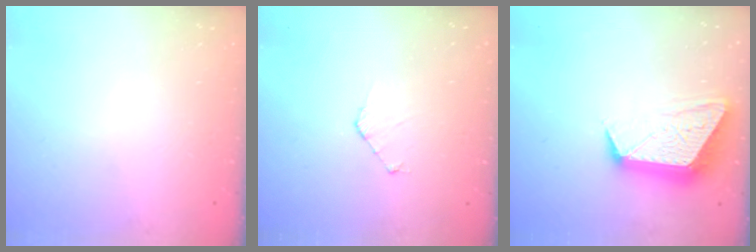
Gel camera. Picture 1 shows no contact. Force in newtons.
{"total": 4.0, "press": 4.0, "slide": 0.3}
{"total": 12.8, "press": 12.8, "slide": 1.1}